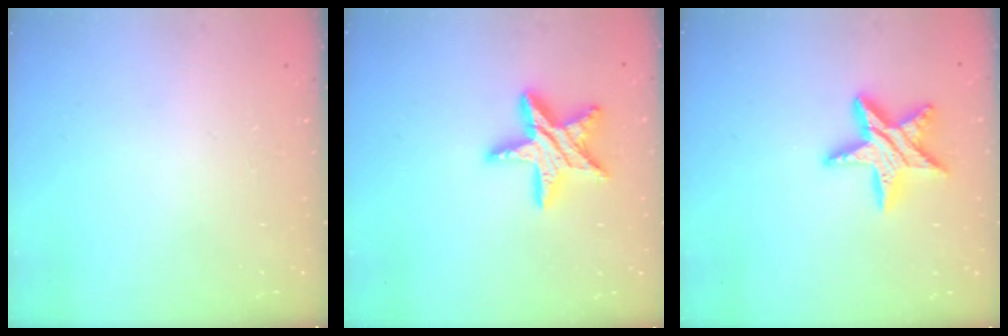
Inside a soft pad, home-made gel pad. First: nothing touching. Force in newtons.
{"total": 15.8, "press": 15.7, "slide": 1.4}
{"total": 13.2, "press": 13.2, "slide": 0.6}